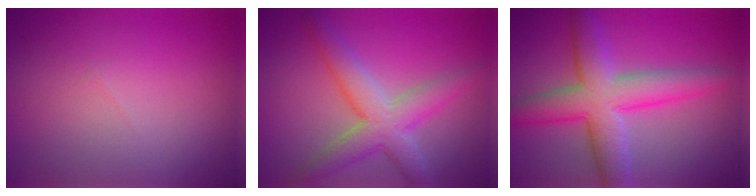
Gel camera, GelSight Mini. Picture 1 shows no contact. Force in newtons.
{"total": 5.6, "press": 5.6, "slide": 0.2}
{"total": 7.5, "press": 7.5, "slide": 0.2}